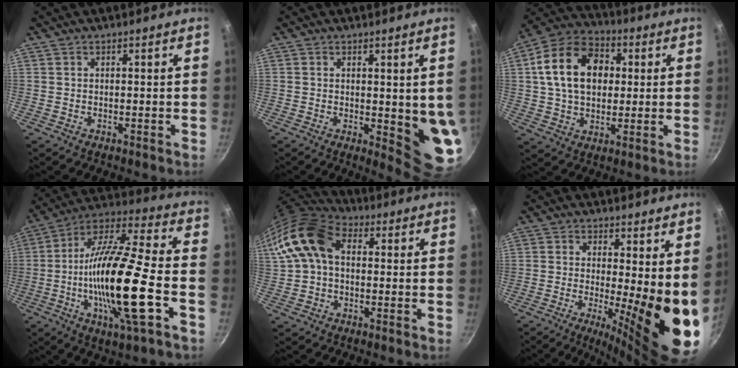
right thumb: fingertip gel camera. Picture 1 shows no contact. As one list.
[{"total": 7.9, "force": [0.2, 2.8, 7.4], "torque": [-0.074, -0.021, 0.006]}, {"total": 17.3, "force": [3.1, 12.4, 11.7], "torque": [-0.175, 0.021, 0.040]}, {"total": 22.9, "force": [-5.4, 4.5, 21.8], "torque": [-0.393, 0.022, -0.111]}, {"total": 13.2, "force": [1.8, 9.1, 9.4], "torque": [-0.173, 0.030, 0.017]}, {"total": 14.0, "force": [-0.3, 3.7, 13.5], "torque": [-0.166, -0.033, -0.002]}]